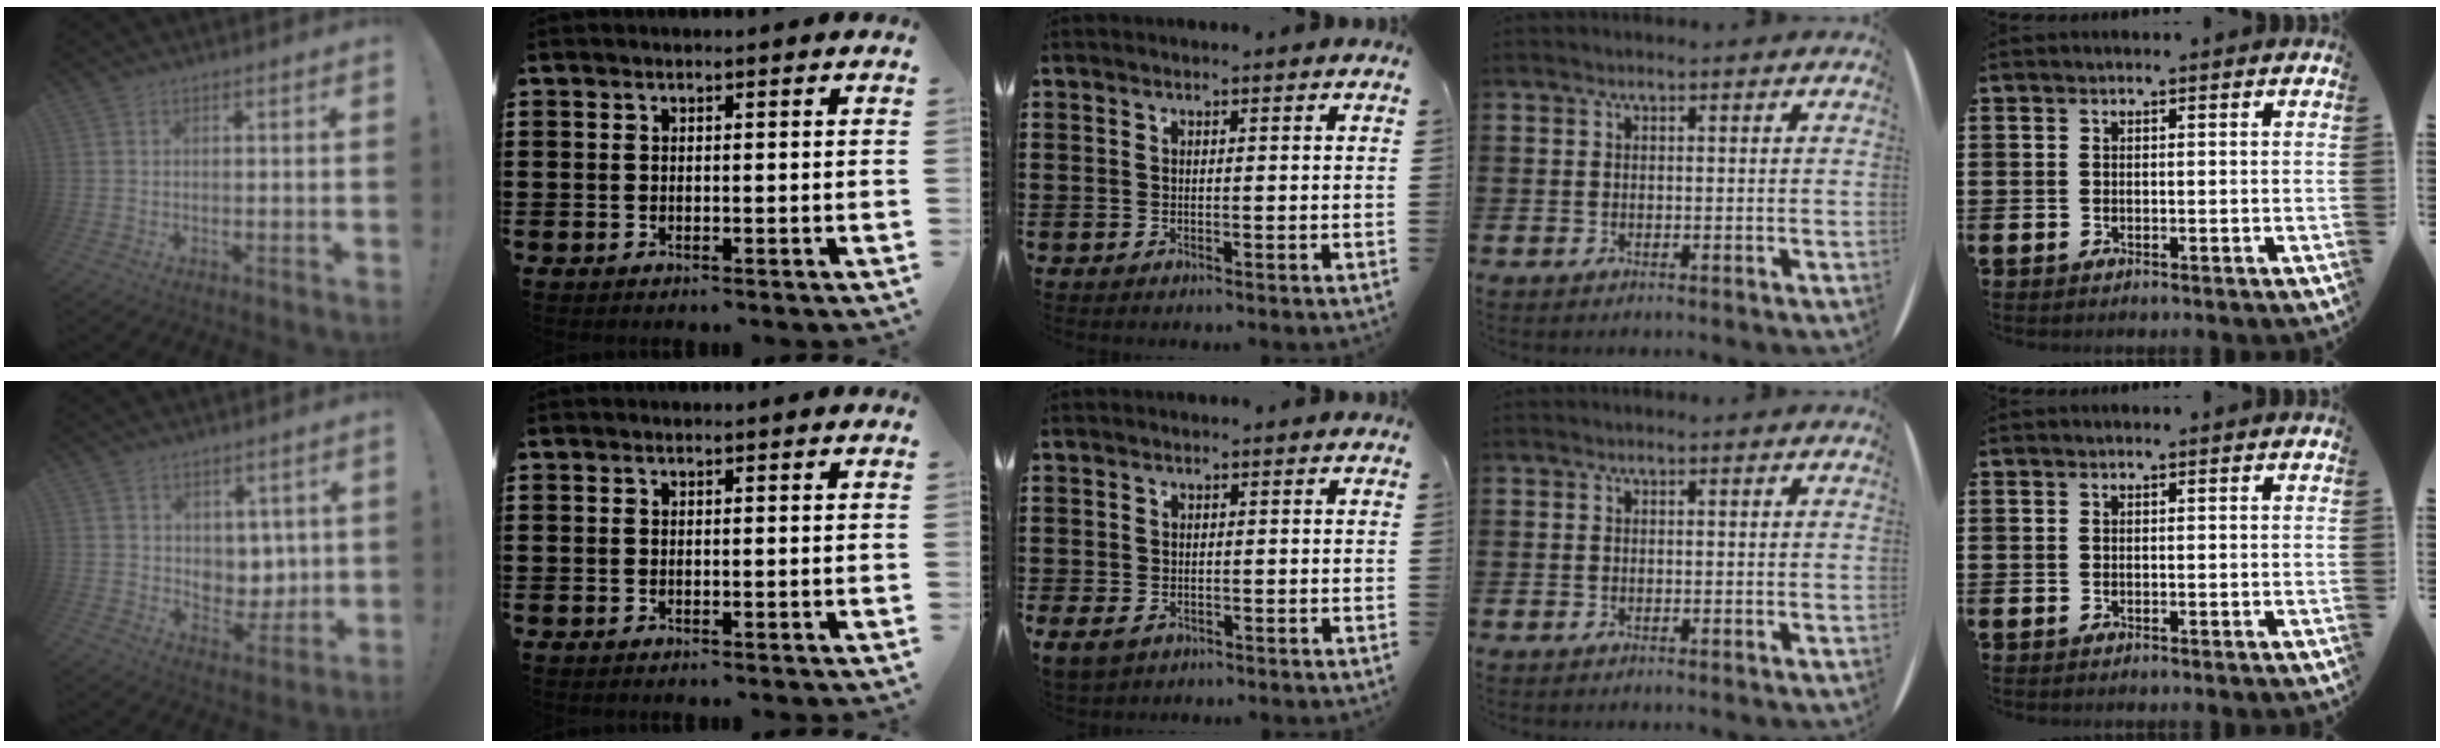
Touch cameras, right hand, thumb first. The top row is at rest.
{"thumb": {"total": 7.3, "force": [3.7, 6.0, 2.1], "torque": [-0.019, -0.035, 0.077]}, "middle": {"total": 1.4, "force": [-0.7, 0.9, 0.7], "torque": [-0.032, -0.005, -0.020]}}